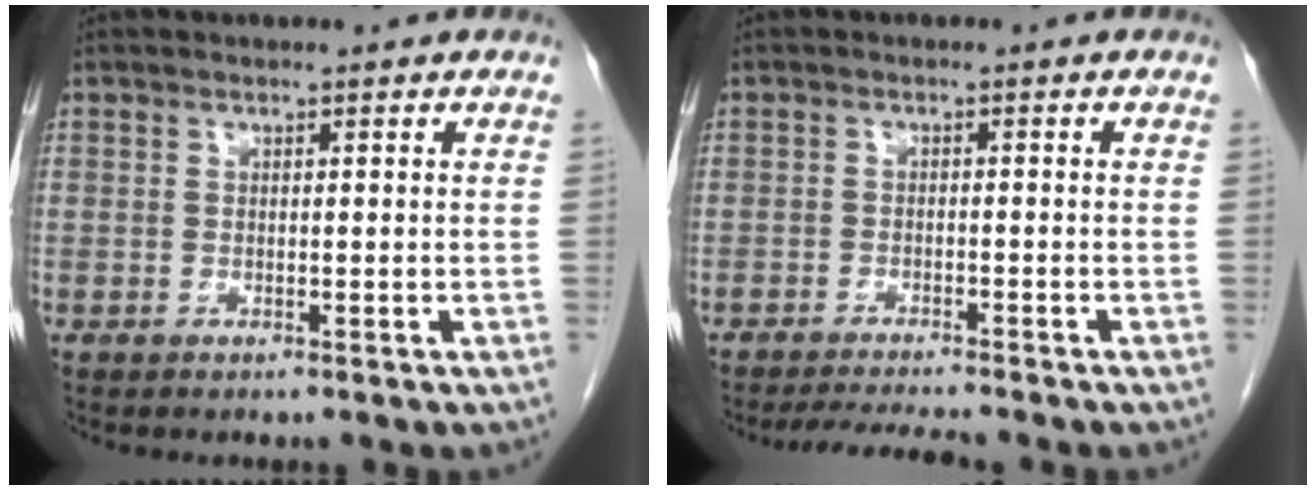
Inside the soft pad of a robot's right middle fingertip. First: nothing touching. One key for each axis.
{"total": 5.1, "fx": -4.7, "fy": -0.3, "fz": 1.8, "tx": -0.029, "ty": -0.015, "tz": -0.077}